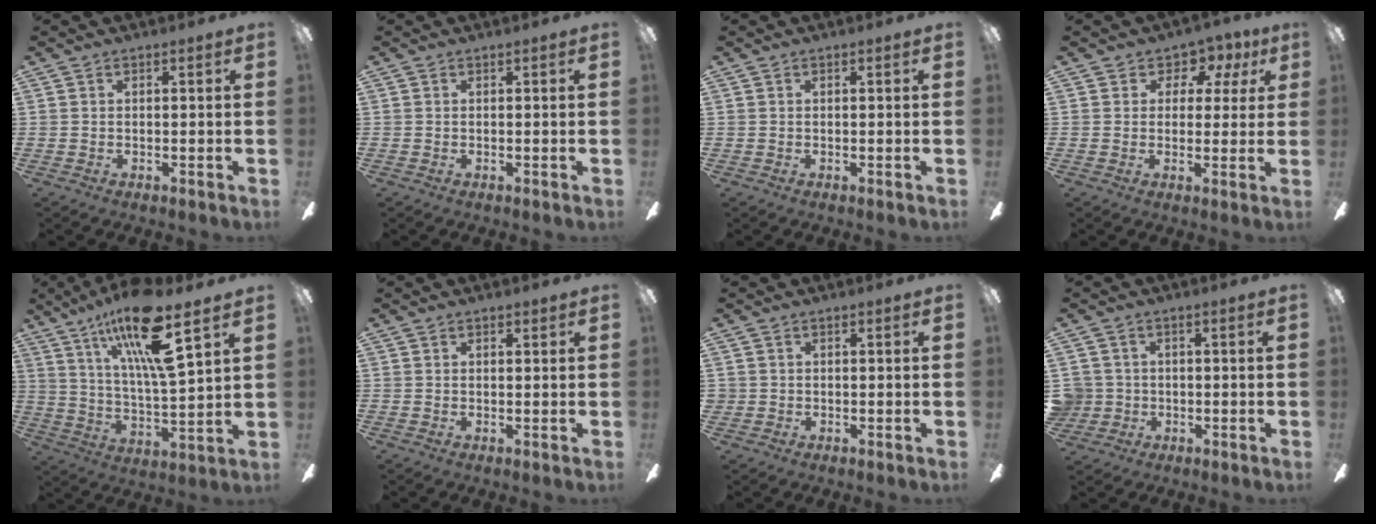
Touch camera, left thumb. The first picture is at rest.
{"total": 0.0}
{"total": 0.0}
{"total": 5.1, "force": [2.5, 4.2, 1.6], "torque": [-0.026, -0.012, 0.042]}
{"total": 19.4, "force": [12.1, 4.3, 14.5], "torque": [-0.273, -0.050, 0.191]}
{"total": 1.0, "force": [0.6, 0.6, 0.5], "torque": [-0.002, -0.001, 0.010]}
{"total": 1.0, "force": [0.0, 1.0, 0.1], "torque": [-0.001, 0.004, -0.001]}
{"total": 4.3, "force": [0.2, 4.3, 0.4], "torque": [-0.019, 0.009, 0.004]}